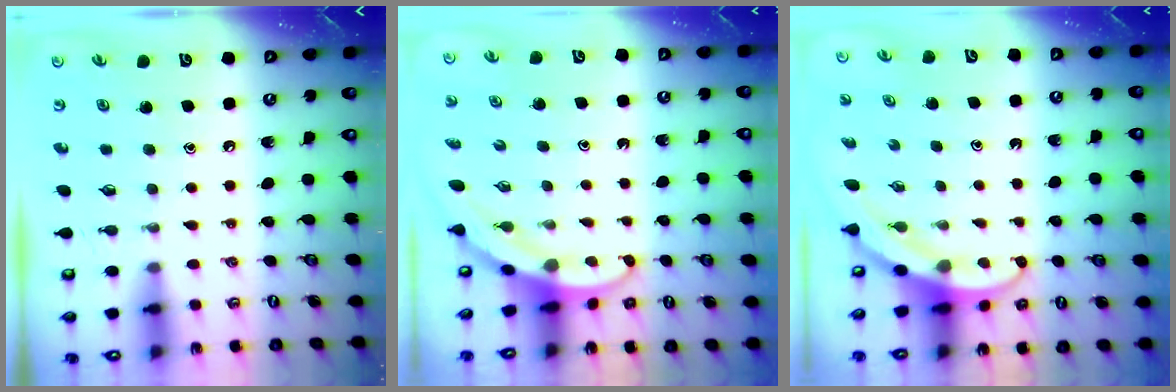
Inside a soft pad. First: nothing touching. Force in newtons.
{"total": 3.4, "press": 3.4, "slide": 0.1}
{"total": 3.8, "press": 3.8, "slide": 0.3}